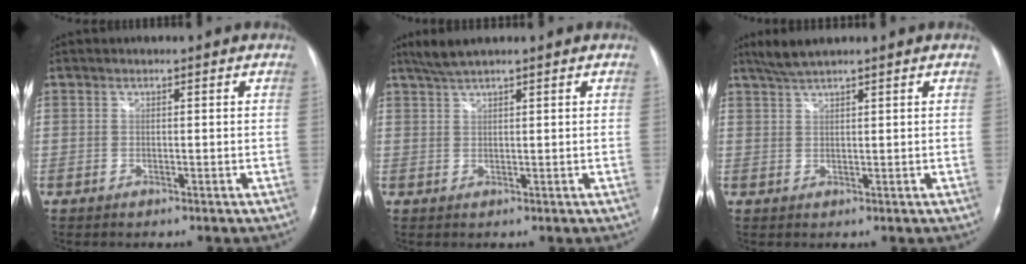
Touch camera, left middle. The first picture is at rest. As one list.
[{"total": 3.4, "force": [2.9, -0.1, 1.8], "torque": [-0.044, 0.012, 0.058]}, {"total": 3.6, "force": [3.1, -0.1, 1.8], "torque": [-0.044, 0.012, 0.061]}]